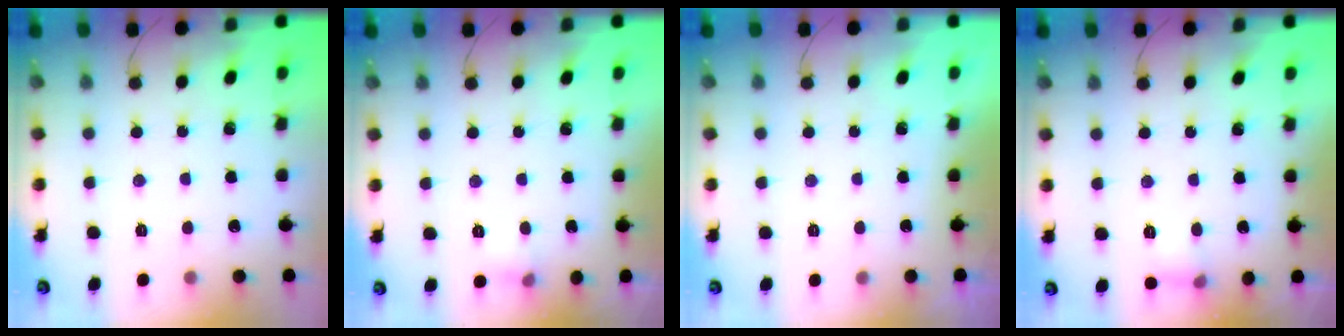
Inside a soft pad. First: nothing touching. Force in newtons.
{"total": 5.1, "press": 4.8, "slide": 1.7}
{"total": 0.0}
{"total": 5.8, "press": 5.6, "slide": 1.7}